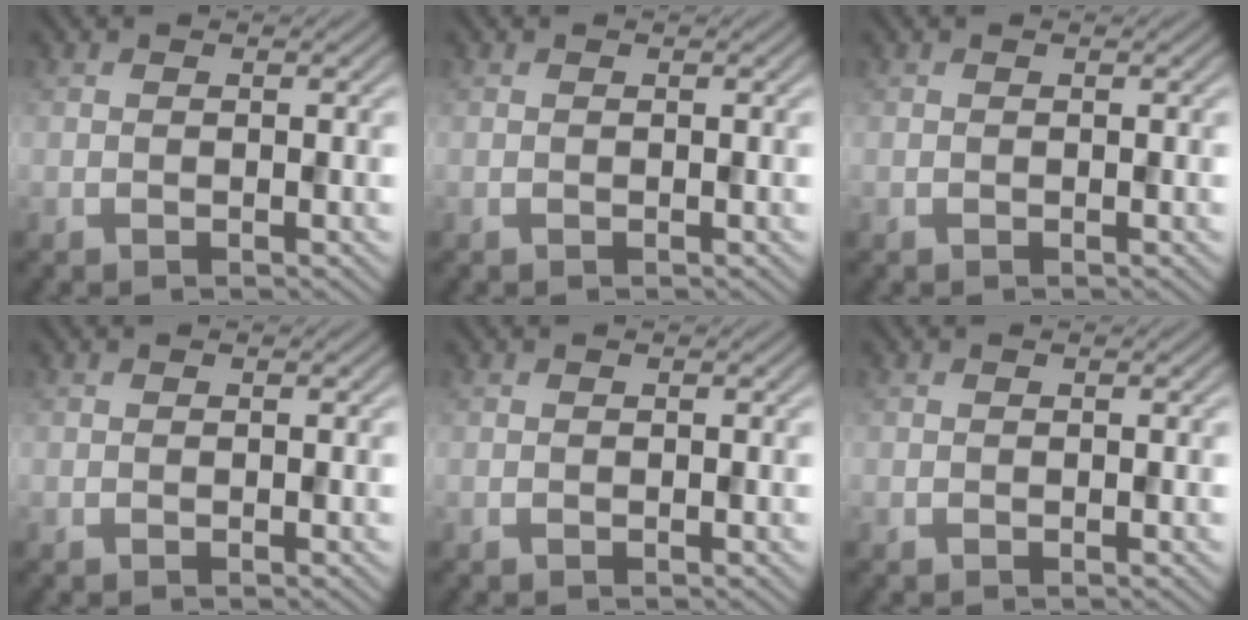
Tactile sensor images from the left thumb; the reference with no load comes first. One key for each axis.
{"total": 0.0}
{"total": 0.0}
{"total": 0.0}
{"total": 0.0}
{"total": 0.0}